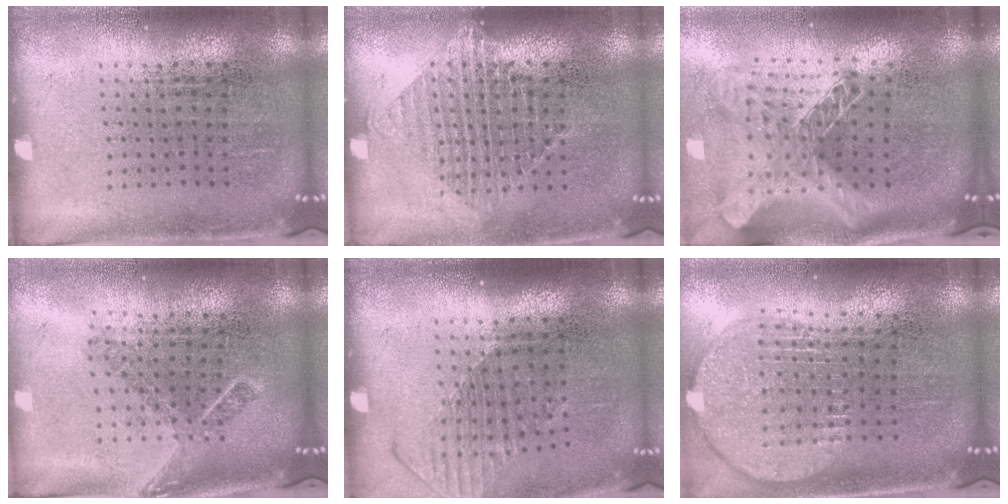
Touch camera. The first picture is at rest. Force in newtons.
{"total": 1.1, "press": 1.0, "slide": 0.5}
{"total": 2.7, "press": 1.9, "slide": 1.9}
{"total": 1.8, "press": 1.3, "slide": 1.3}
{"total": 1.6, "press": 1.2, "slide": 1.1}
{"total": 2.0, "press": 1.7, "slide": 1.1}